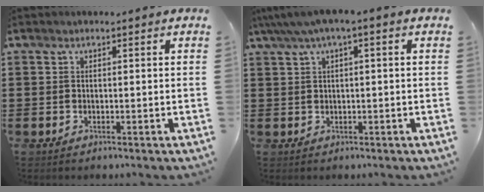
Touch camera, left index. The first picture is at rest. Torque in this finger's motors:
{"motor_torque": [2.13, 0.00, 1.05, 0.21]}